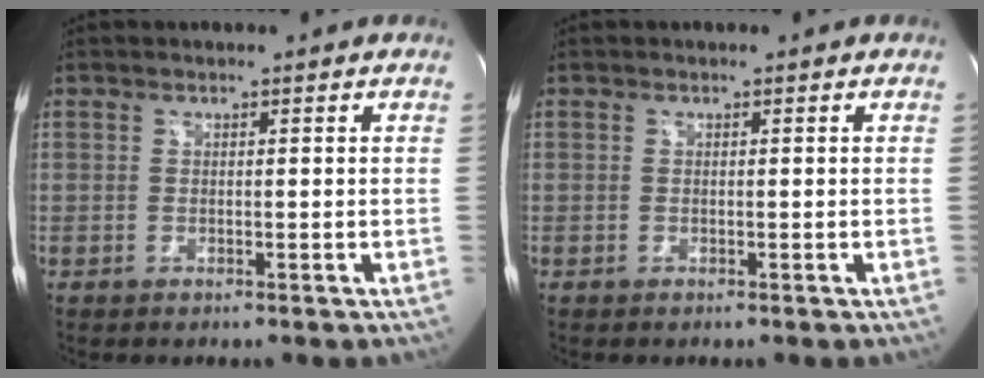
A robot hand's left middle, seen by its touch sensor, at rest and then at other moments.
{"total": 0.0}